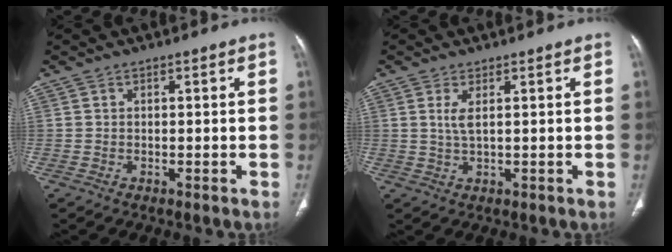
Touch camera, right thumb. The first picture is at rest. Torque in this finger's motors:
{"motor_torque": [-0.23, -0.27, 0.48, 0.07, -0.03]}